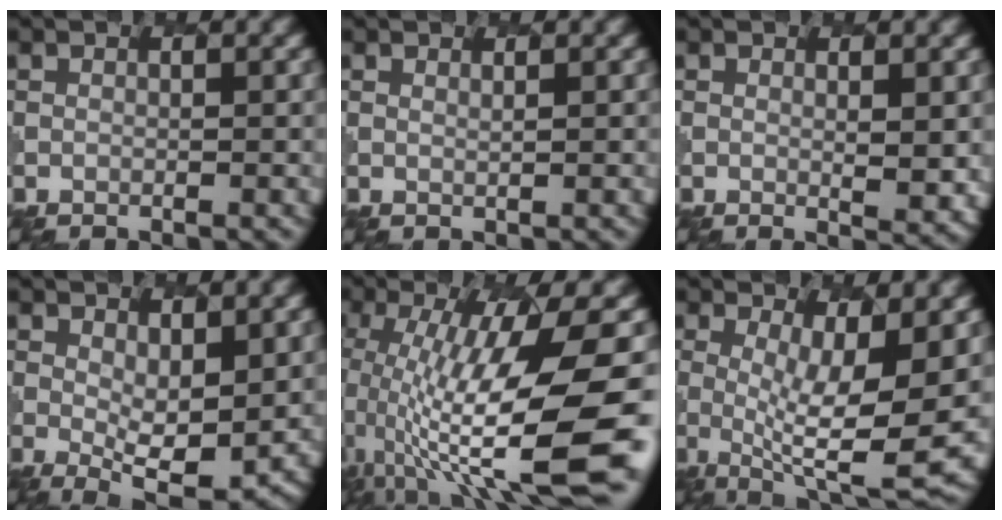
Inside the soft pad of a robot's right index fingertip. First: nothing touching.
{"total": 0.9, "force": [0.9, 0.2, 0.2], "torque": [-0.002, -0.004, 0.010]}
{"total": 2.3, "force": [0.8, 0.5, 2.1], "torque": [-0.032, -0.009, 0.018]}
{"total": 5.0, "force": [0.6, 2.1, 4.4], "torque": [-0.076, -0.010, 0.016]}
{"total": 15.1, "force": [-1.5, 3.9, 14.5], "torque": [-0.241, -0.010, -0.012]}
{"total": 9.0, "force": [0.1, 2.6, 8.6], "torque": [-0.141, -0.017, 0.006]}